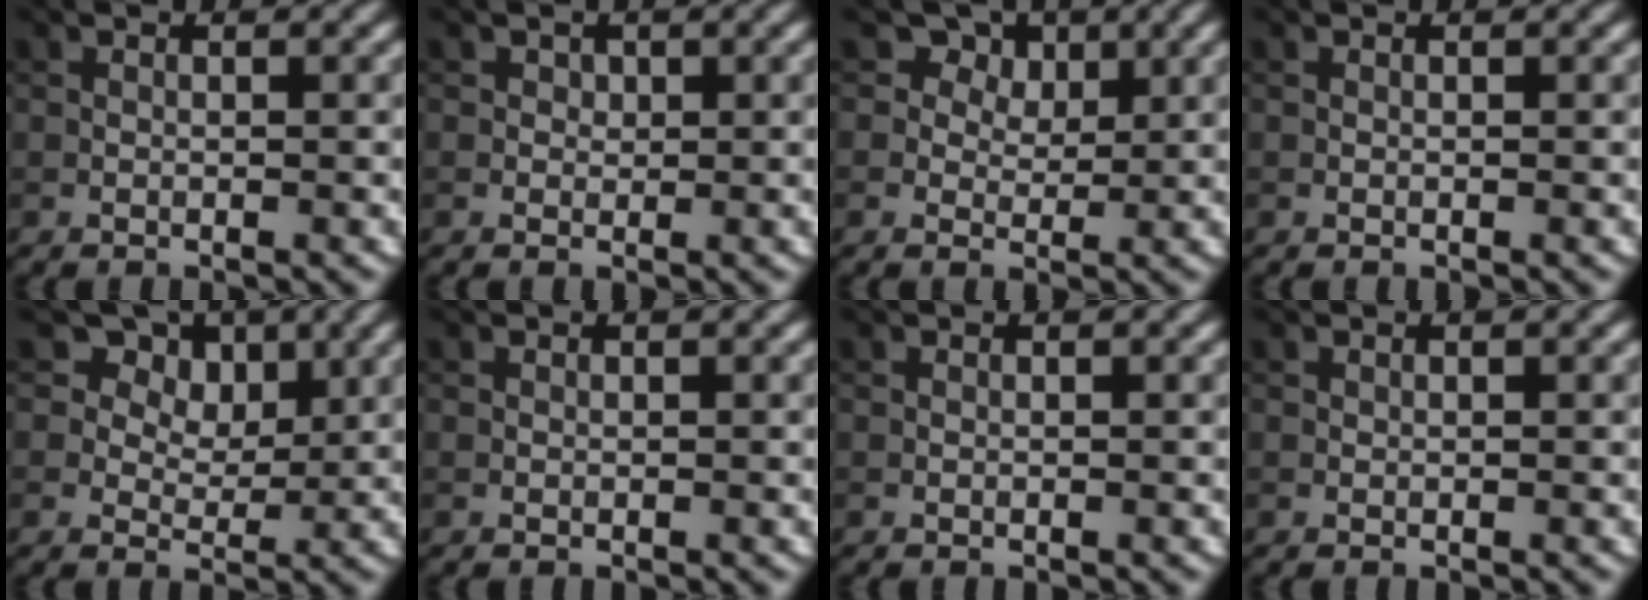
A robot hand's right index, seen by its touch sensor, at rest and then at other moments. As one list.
[{"total": 0.8, "force": [0.3, 0.7, 0.2], "torque": [-0.001, -0.005, 0.001]}, {"total": 4.5, "force": [2.5, 3.2, 1.9], "torque": [-0.034, -0.006, 0.027]}, {"total": 0.0}, {"total": 6.9, "force": [3.8, 4.8, 3.2], "torque": [-0.054, -0.003, 0.050]}, {"total": 0.0}, {"total": 0.0}, {"total": 0.0}]